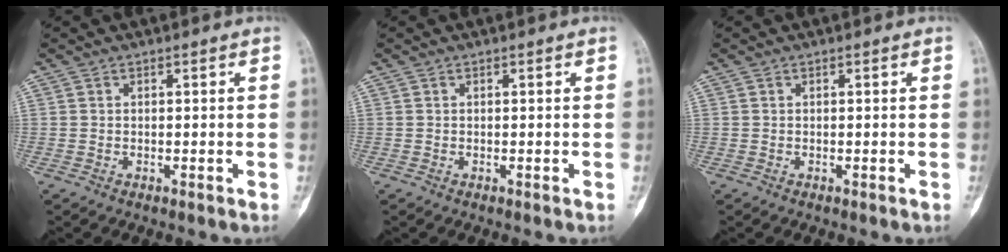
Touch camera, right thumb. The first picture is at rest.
{"total": 0.0}
{"total": 0.0}